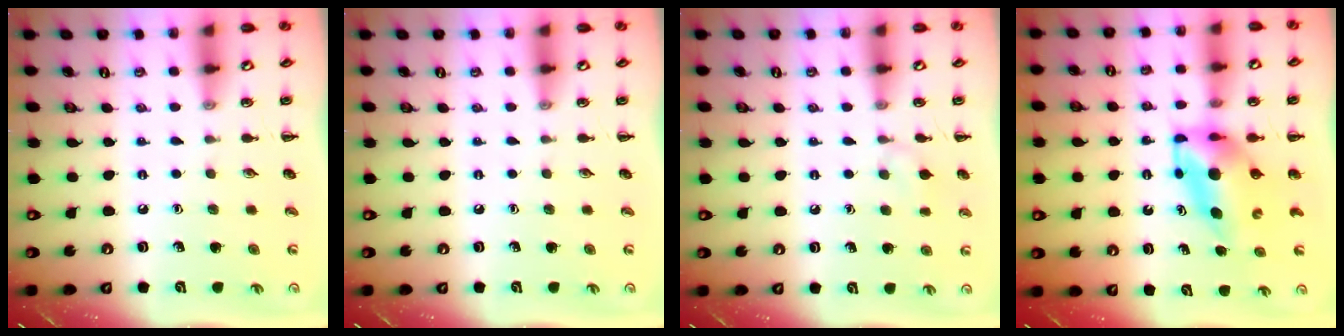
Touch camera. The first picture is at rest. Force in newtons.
{"total": 0.0}
{"total": 5.9, "press": 5.6, "slide": 2.0}
{"total": 6.8, "press": 6.7, "slide": 1.4}